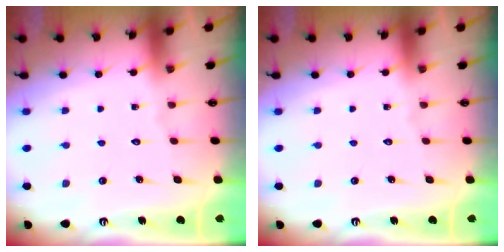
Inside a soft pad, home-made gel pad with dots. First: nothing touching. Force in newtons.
{"total": 0.0}